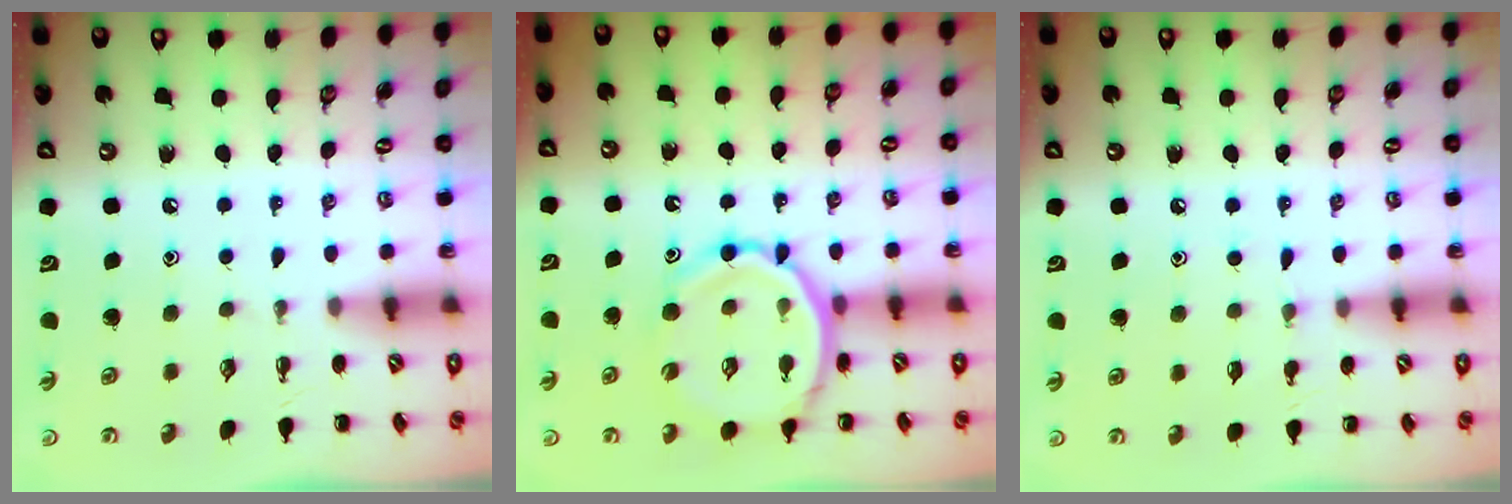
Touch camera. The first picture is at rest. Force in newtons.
{"total": 12.9, "press": 12.4, "slide": 3.6}
{"total": 5.5, "press": 5.3, "slide": 1.5}